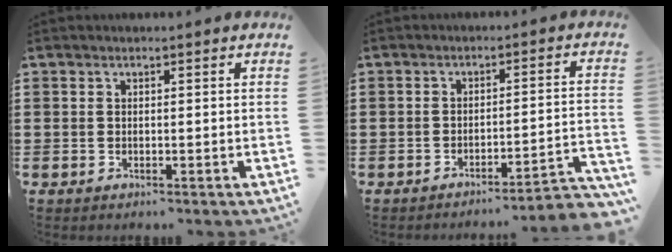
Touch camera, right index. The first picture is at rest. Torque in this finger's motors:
{"motor_torque": [1.68, -0.45, 0.11, -0.01]}